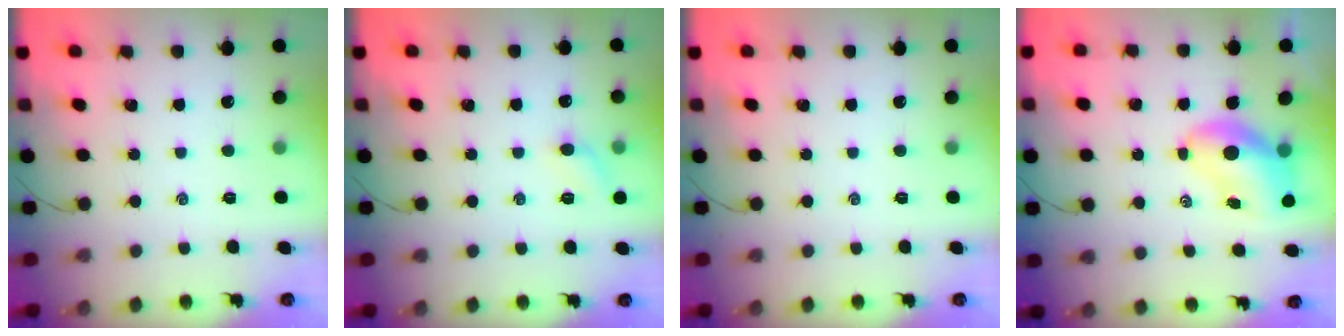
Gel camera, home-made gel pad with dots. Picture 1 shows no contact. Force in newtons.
{"total": 6.1, "press": 5.8, "slide": 1.9}
{"total": 0.0}
{"total": 7.7, "press": 7.4, "slide": 2.1}